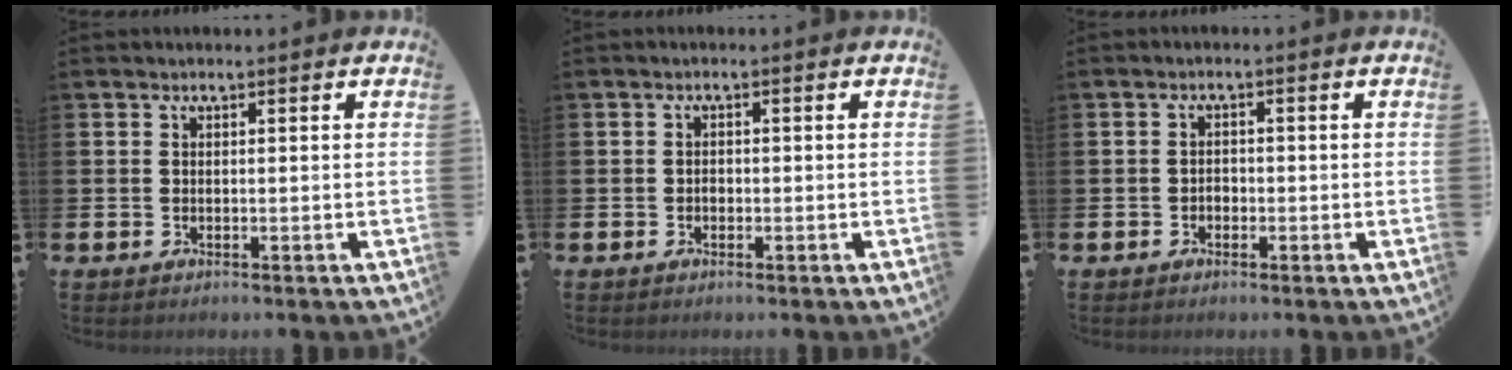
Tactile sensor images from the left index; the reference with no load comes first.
{"total": 0.9, "force": [-0.4, 0.6, 0.5], "torque": [-0.008, 0.003, -0.009]}
{"total": 1.3, "force": [-0.6, 1.0, 0.6], "torque": [-0.010, 0.004, -0.014]}